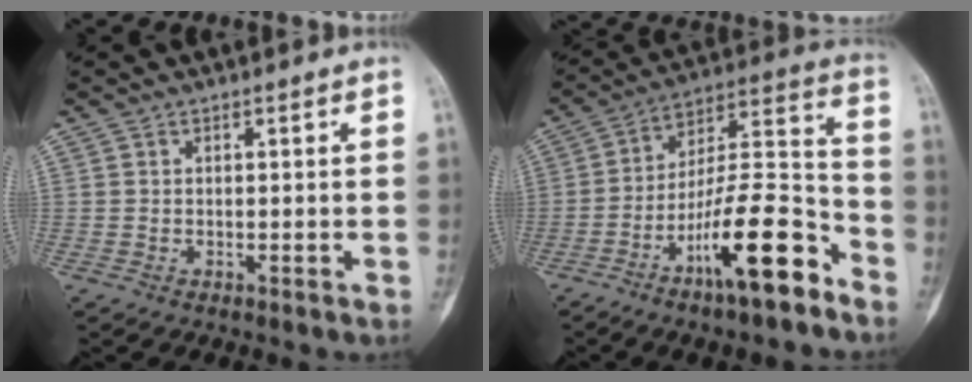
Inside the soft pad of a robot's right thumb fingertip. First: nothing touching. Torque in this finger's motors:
{"motor_torque": [0.52, 0.25, 1.74, -1.01, 0.30]}